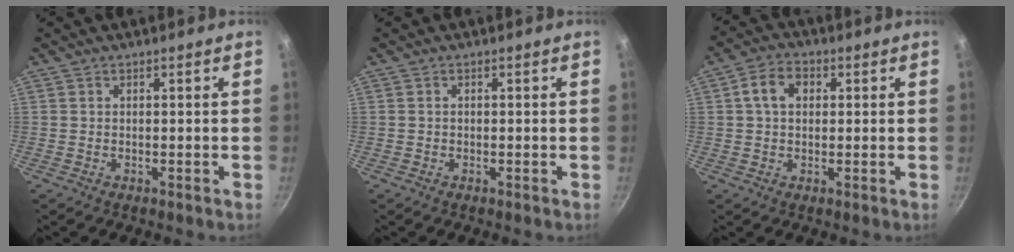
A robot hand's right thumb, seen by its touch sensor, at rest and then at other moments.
{"total": 0.0}
{"total": 6.0, "force": [1.3, 4.4, 3.9], "torque": [-0.052, 0.012, 0.014]}